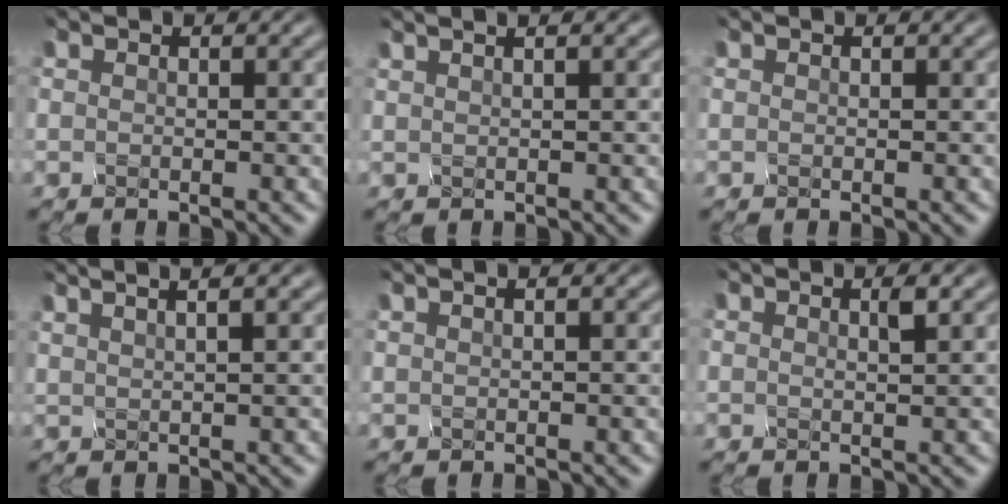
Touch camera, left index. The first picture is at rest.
{"total": 3.6, "force": [2.0, 1.5, 2.5], "torque": [-0.017, 0.025, 0.002]}
{"total": 0.0}
{"total": 4.9, "force": [3.1, 1.6, 3.5], "torque": [-0.032, 0.031, 0.014]}
{"total": 2.5, "force": [1.4, 1.1, 1.8], "torque": [-0.009, 0.020, -0.004]}
{"total": 0.8, "force": [0.0, 0.1, 0.8], "torque": [-0.009, -0.001, 0.000]}